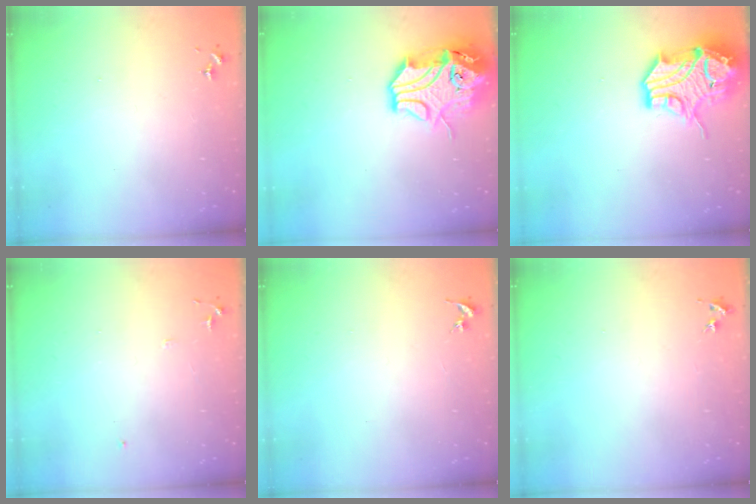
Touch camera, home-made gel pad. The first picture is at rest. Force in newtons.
{"total": 16.1, "press": 15.9, "slide": 2.3}
{"total": 17.4, "press": 17.2, "slide": 2.2}
{"total": 5.6, "press": 5.6, "slide": 0.7}
{"total": 0.0}
{"total": 3.9, "press": 3.8, "slide": 0.6}